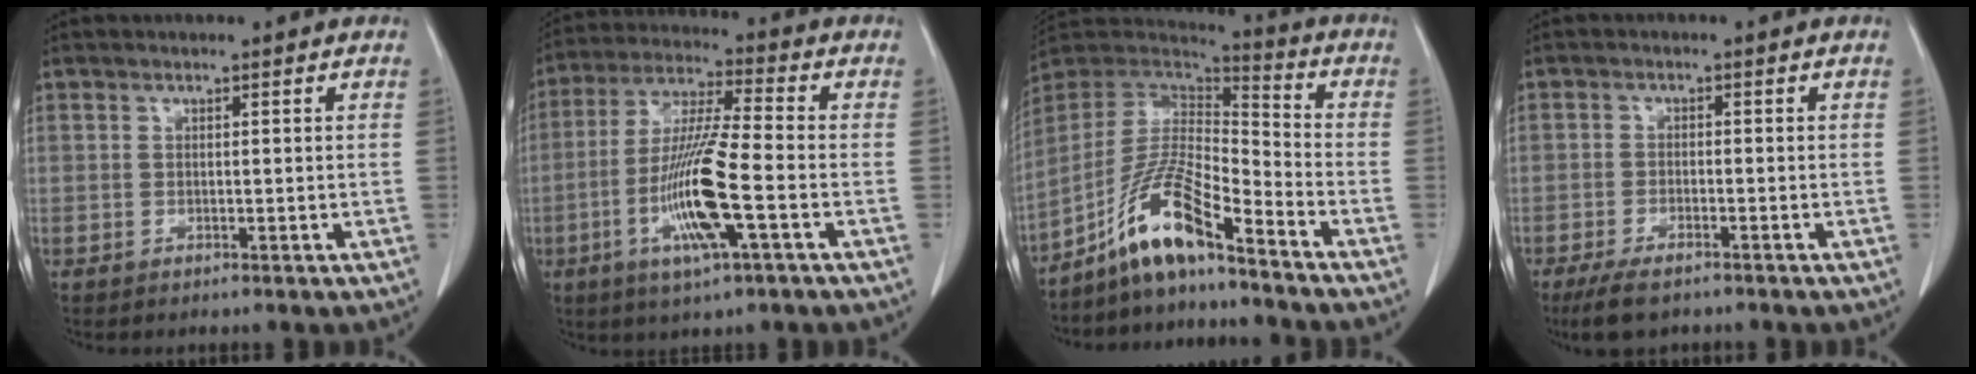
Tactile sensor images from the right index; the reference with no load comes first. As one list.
[{"total": 13.1, "force": [-3.9, 0.7, 12.5], "torque": [-0.250, -0.011, -0.075]}, {"total": 12.2, "force": [-8.7, 1.4, 8.3], "torque": [-0.170, 0.009, -0.165]}, {"total": 5.4, "force": [-4.1, 1.5, 3.2], "torque": [-0.060, -0.010, -0.069]}]